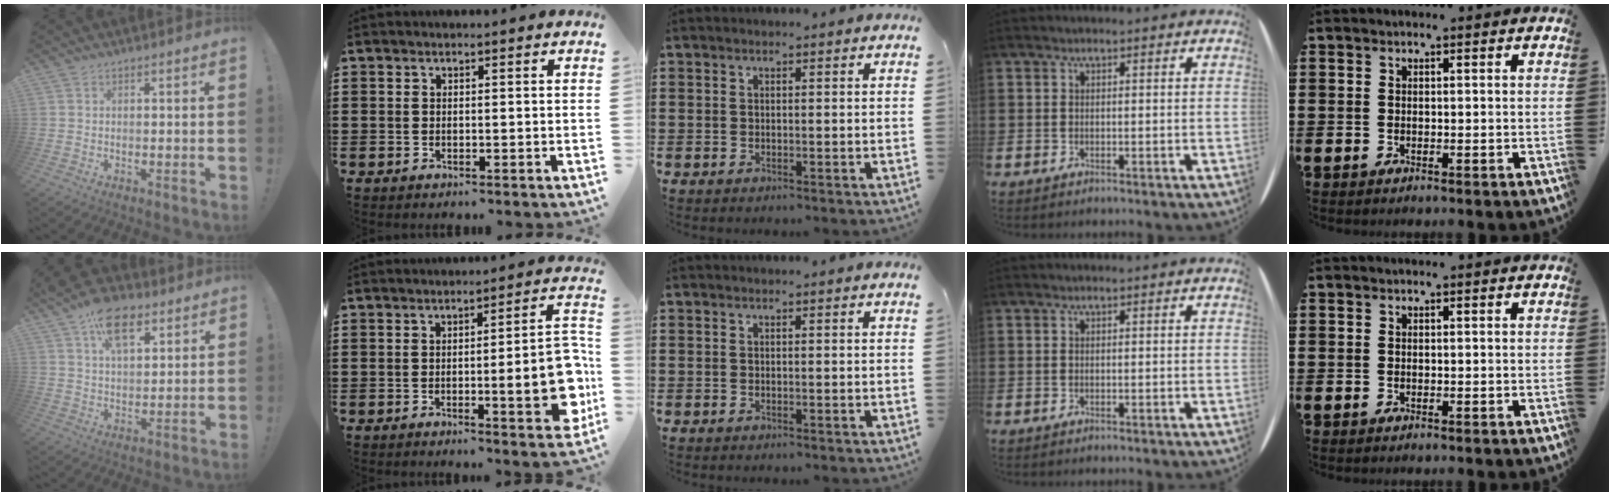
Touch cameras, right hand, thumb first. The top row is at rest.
{"thumb": {"total": 13.5, "force": [7.6, 7.3, 8.6], "torque": [-0.137, -0.023, 0.136]}, "index": {"total": 11.3, "force": [-2.1, 2.4, 10.8], "torque": [-0.141, -0.014, -0.033]}}